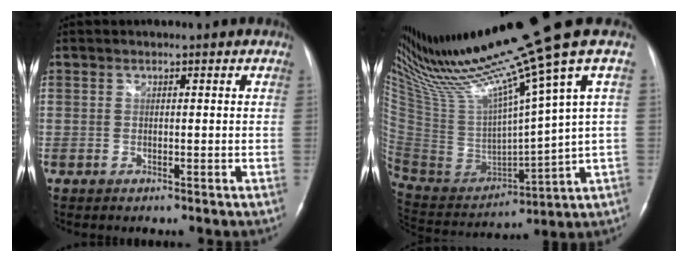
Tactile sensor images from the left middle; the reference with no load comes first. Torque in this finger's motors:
{"motor_torque": [0.11, -0.45, 0.06, 0.13]}